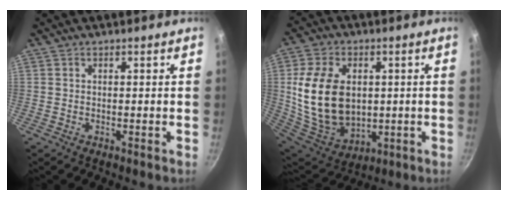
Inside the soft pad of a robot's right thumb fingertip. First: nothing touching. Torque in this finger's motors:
{"motor_torque": [0.16, 1.29, 1.89, -0.18, 0.56]}